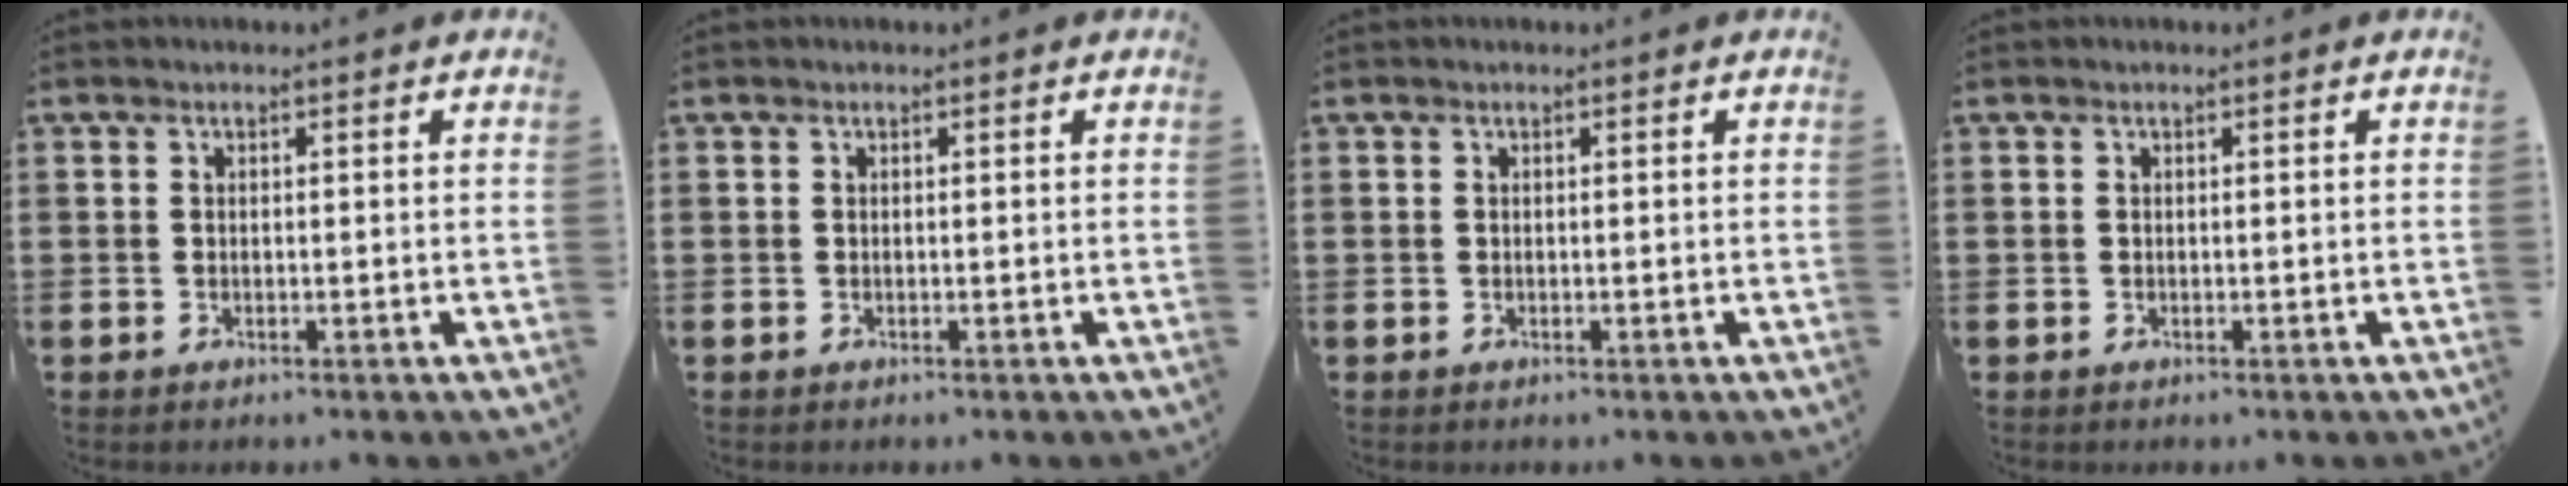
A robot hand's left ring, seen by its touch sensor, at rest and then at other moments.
{"total": 0.0}
{"total": 0.0}
{"total": 0.0}